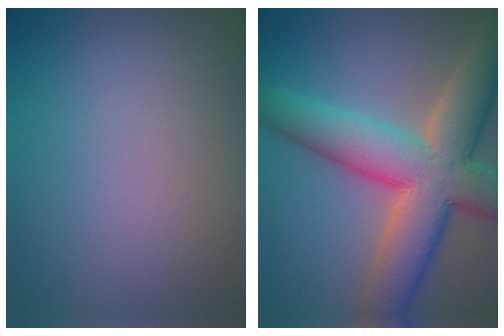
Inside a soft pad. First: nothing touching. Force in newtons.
{"total": 11.3, "press": 11.3, "slide": 0.7}